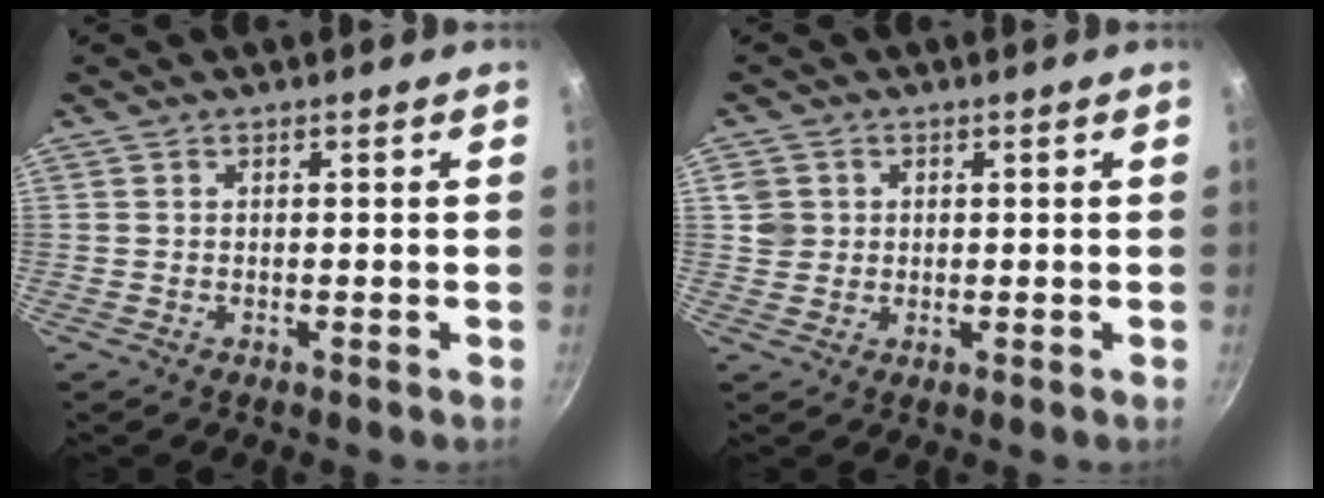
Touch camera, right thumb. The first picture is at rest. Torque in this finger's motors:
{"motor_torque": [0.22, 0.18, 0.74, 0.27, 0.02]}